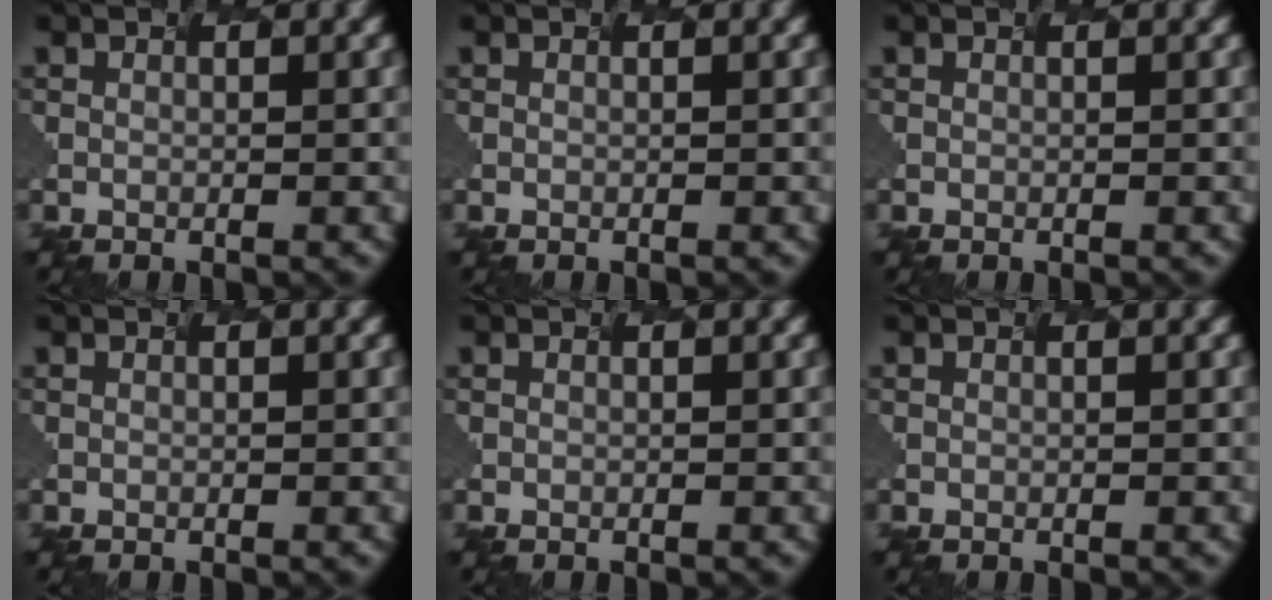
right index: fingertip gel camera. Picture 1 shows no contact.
{"total": 0.0}
{"total": 0.0}
{"total": 0.0}
{"total": 0.0}
{"total": 0.0}